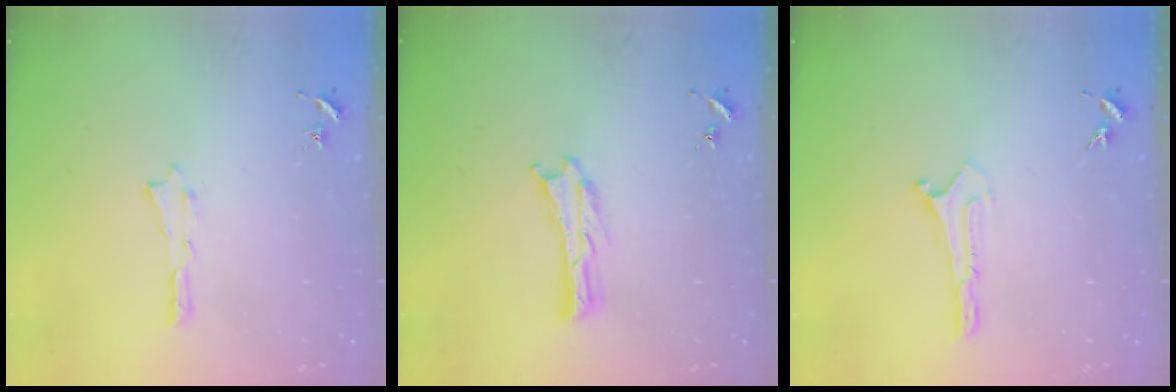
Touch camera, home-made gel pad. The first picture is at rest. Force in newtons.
{"total": 0.0}
{"total": 0.0}